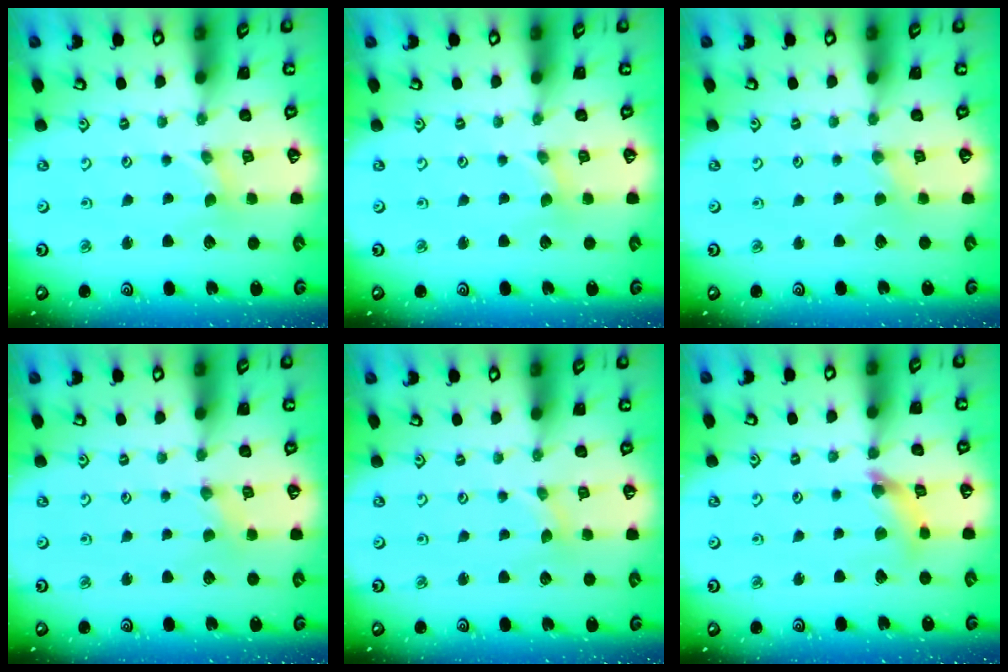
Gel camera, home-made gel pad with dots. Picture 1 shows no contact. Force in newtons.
{"total": 0.0}
{"total": 1.1, "press": 1.1, "slide": 0.2}
{"total": 0.0}
{"total": 0.0}
{"total": 6.2, "press": 6.2, "slide": 0.8}